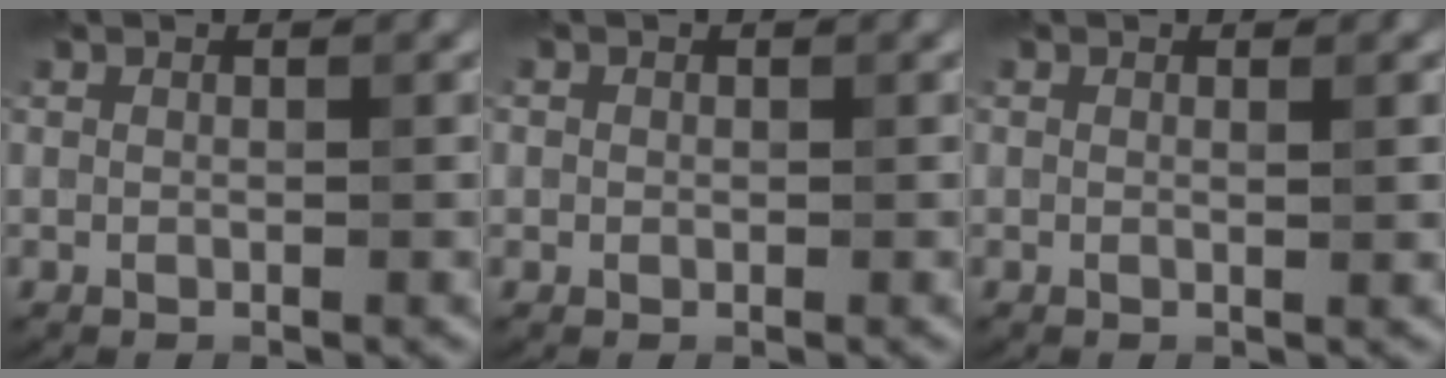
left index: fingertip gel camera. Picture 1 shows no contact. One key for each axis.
{"total": 0.7, "fx": 0.2, "fy": 0.7, "fz": 0.0, "tx": 0.006, "ty": -0.003, "tz": -0.001}
{"total": 0.9, "fx": 0.2, "fy": 0.2, "fz": 0.8, "tx": -0.009, "ty": -0.001, "tz": -0.001}